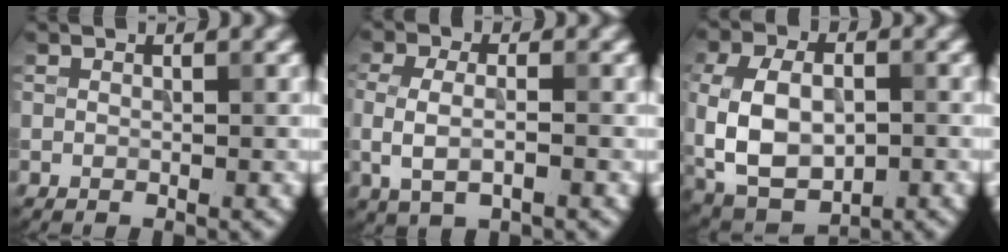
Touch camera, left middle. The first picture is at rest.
{"total": 3.1, "force": [-0.4, 1.4, 2.7], "torque": [-0.062, -0.006, -0.010]}
{"total": 9.6, "force": [-1.3, 6.1, 7.3], "torque": [-0.165, -0.009, -0.011]}